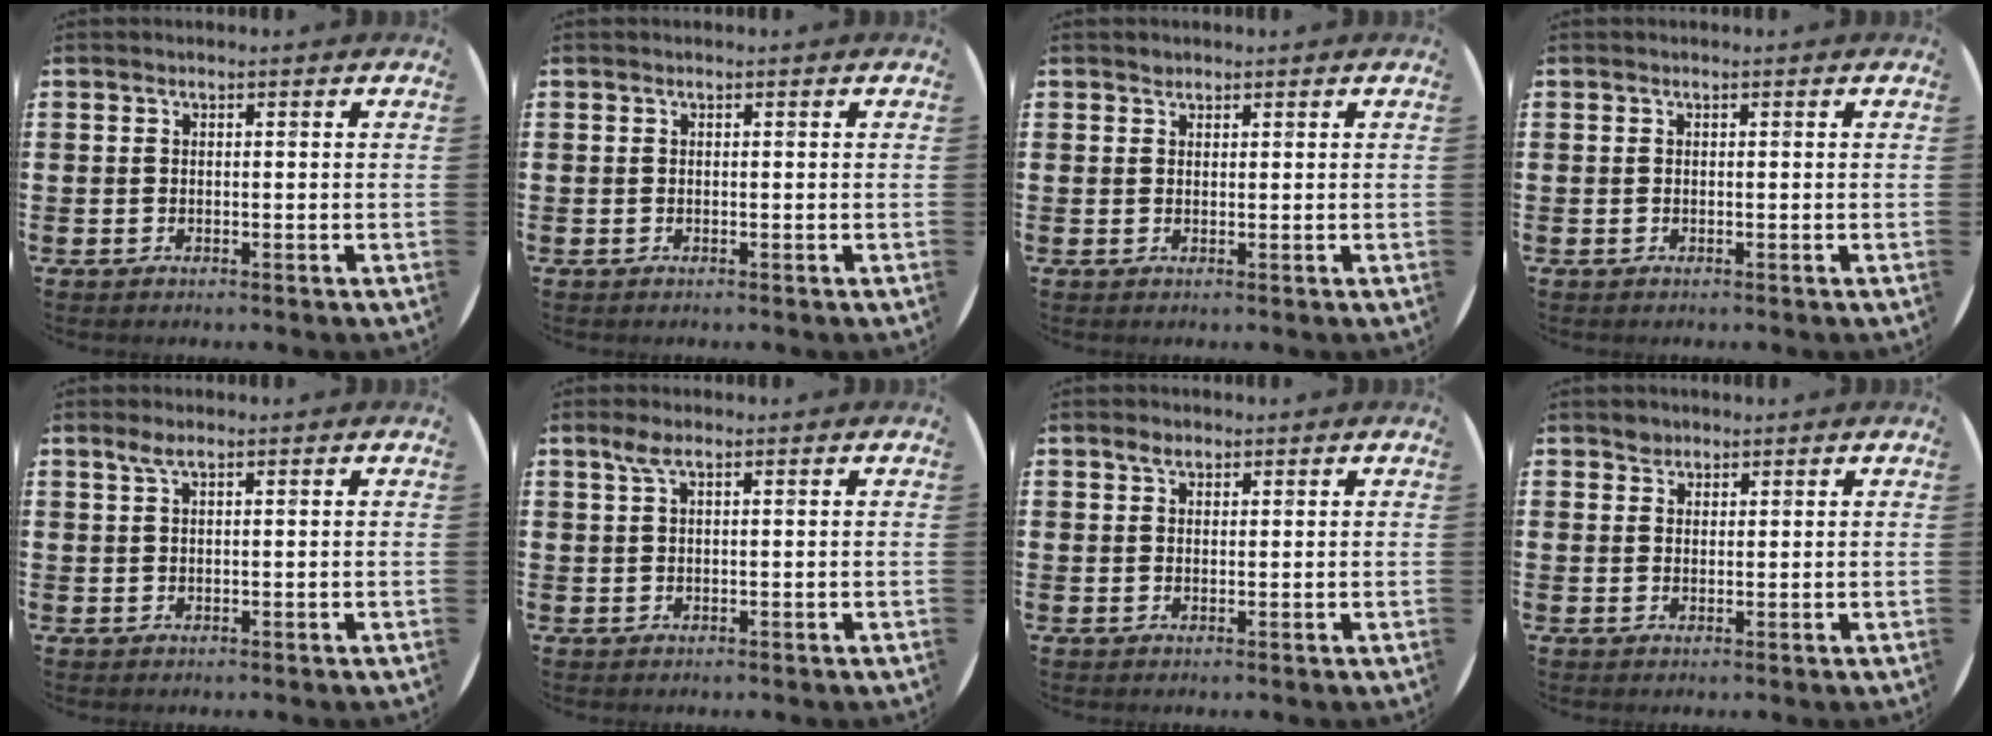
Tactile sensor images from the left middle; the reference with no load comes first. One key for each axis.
{"total": 0.0}
{"total": 0.8, "fx": 0.7, "fy": 0.3, "fz": -0.1, "tx": 0.009, "ty": -0.001, "tz": 0.012}
{"total": 0.0}
{"total": 1.5, "fx": 0.9, "fy": 0.3, "fz": 1.2, "tx": -0.025, "ty": 0.004, "tz": 0.016}
{"total": 2.0, "fx": 1.0, "fy": 0.5, "fz": 1.7, "tx": -0.035, "ty": 0.006, "tz": 0.015}
{"total": 1.6, "fx": 1.1, "fy": 0.8, "fz": 0.6, "tx": -0.006, "ty": 0.002, "tz": 0.019}
{"total": 1.6, "fx": 1.3, "fy": 0.8, "fz": 0.0, "tx": 0.008, "ty": -0.002, "tz": 0.025}